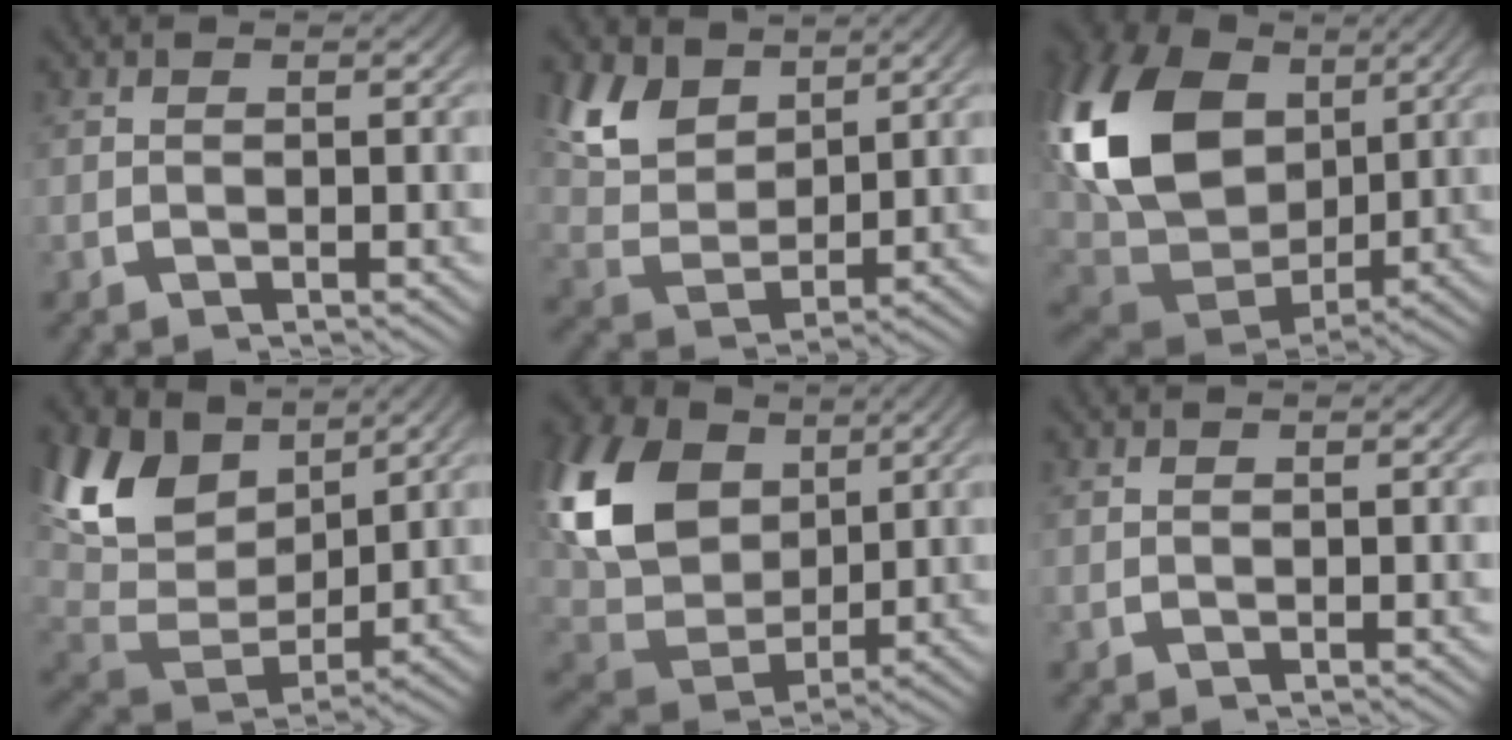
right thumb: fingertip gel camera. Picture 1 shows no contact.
{"total": 7.6, "force": [2.4, 5.1, 5.2], "torque": [-0.123, -0.015, 0.049]}
{"total": 16.8, "force": [1.5, 11.4, 12.2], "torque": [-0.276, -0.039, 0.036]}
{"total": 11.0, "force": [2.3, 7.2, 8.0], "torque": [-0.185, -0.021, 0.046]}
{"total": 13.8, "force": [1.9, 9.8, 9.6], "torque": [-0.227, -0.029, 0.037]}
{"total": 0.0}